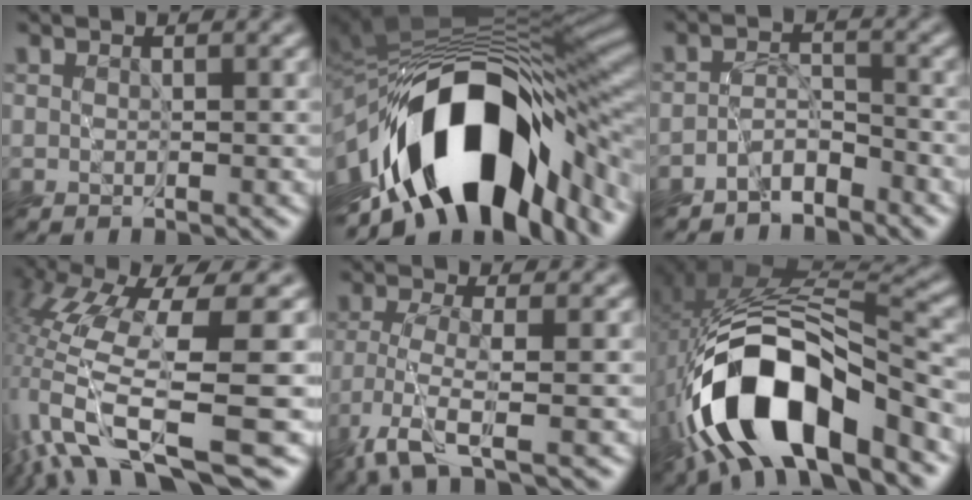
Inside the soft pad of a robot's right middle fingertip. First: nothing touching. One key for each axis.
{"total": 16.2, "fx": -6.1, "fy": 8.0, "fz": 12.7, "tx": -0.208, "ty": 0.000, "tz": -0.096}
{"total": 2.9, "fx": -2.7, "fy": 0.8, "fz": 0.6, "tx": -0.009, "ty": 0.002, "tz": -0.060}
{"total": 12.2, "fx": -3.3, "fy": 3.1, "fz": 11.3, "tx": -0.256, "ty": -0.013, "tz": -0.034}
{"total": 3.8, "fx": -2.6, "fy": 0.0, "fz": 2.7, "tx": -0.061, "ty": -0.008, "tz": -0.062}
{"total": 13.5, "fx": -6.6, "fy": 5.3, "fz": 10.4, "tx": -0.192, "ty": 0.003, "tz": -0.114}